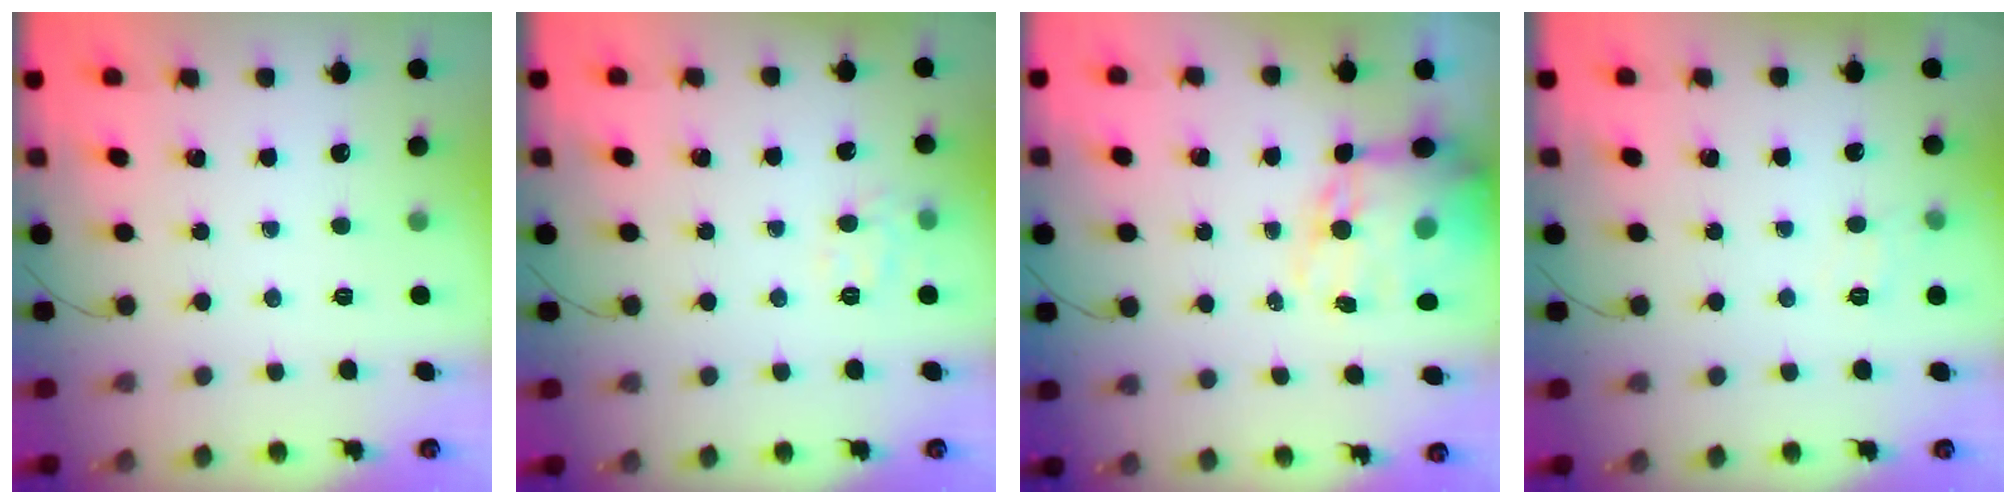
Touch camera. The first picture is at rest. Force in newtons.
{"total": 8.6, "press": 8.6, "slide": 1.2}
{"total": 15.6, "press": 15.1, "slide": 3.8}
{"total": 6.1, "press": 5.9, "slide": 1.4}